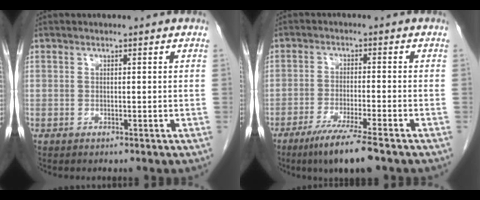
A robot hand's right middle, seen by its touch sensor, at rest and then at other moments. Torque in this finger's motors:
{"motor_torque": [1.23, -0.91, 0.61, 0.15]}